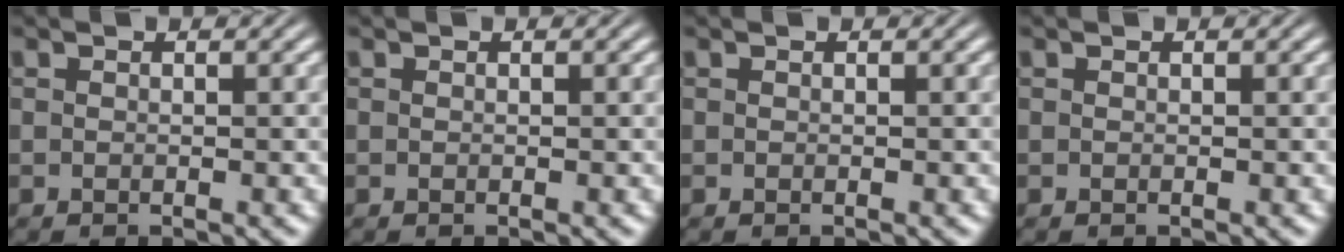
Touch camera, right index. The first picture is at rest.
{"total": 0.0}
{"total": 0.0}
{"total": 0.0}